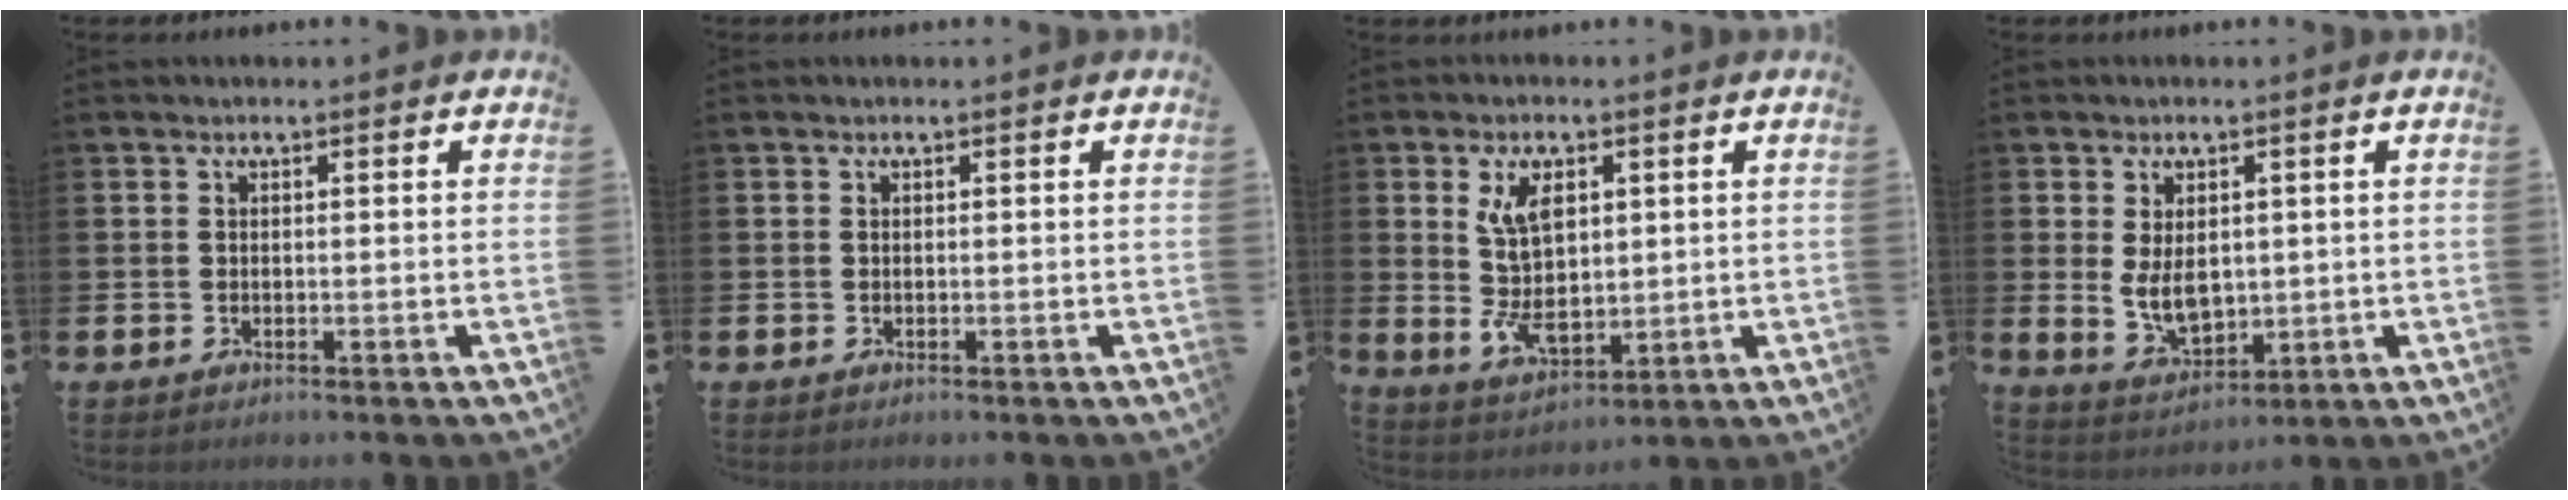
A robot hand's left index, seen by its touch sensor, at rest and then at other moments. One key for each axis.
{"total": 0.0}
{"total": 7.5, "fx": 2.0, "fy": 4.3, "fz": 5.9, "tx": -0.110, "ty": -0.006, "tz": 0.027}
{"total": 4.9, "fx": 0.8, "fy": 3.0, "fz": 3.7, "tx": -0.053, "ty": -0.001, "tz": 0.011}